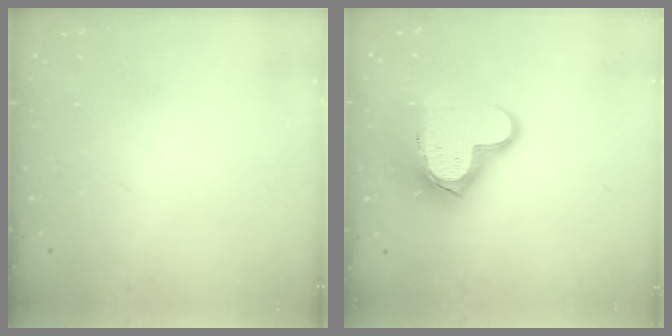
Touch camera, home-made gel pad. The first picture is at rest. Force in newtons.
{"total": 15.5, "press": 15.5, "slide": 1.3}